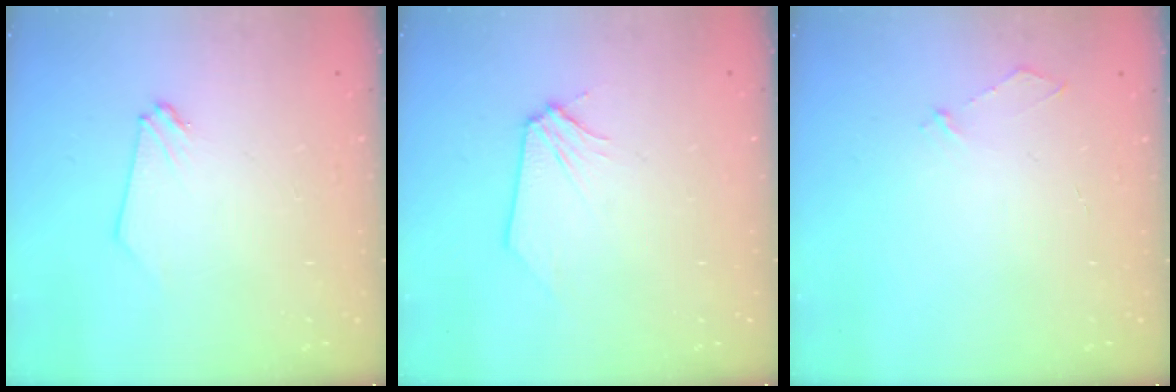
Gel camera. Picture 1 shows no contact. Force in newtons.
{"total": 0.0}
{"total": 3.0, "press": 3.0, "slide": 0.4}